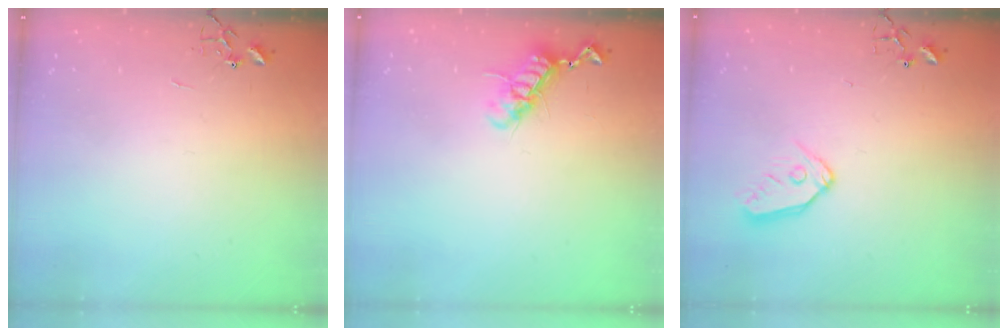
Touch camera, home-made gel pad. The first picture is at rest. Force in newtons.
{"total": 11.1, "press": 11.1, "slide": 0.7}
{"total": 10.0, "press": 9.9, "slide": 1.1}